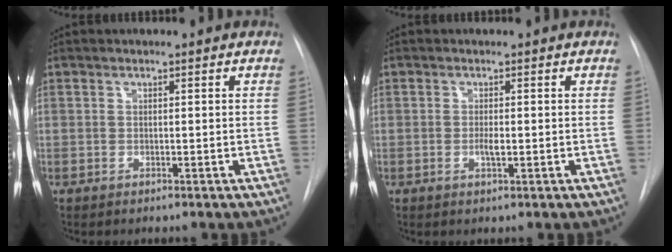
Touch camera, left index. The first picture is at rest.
{"total": 1.3, "force": [-0.3, 0.3, 1.2], "torque": [-0.025, -0.004, -0.006]}